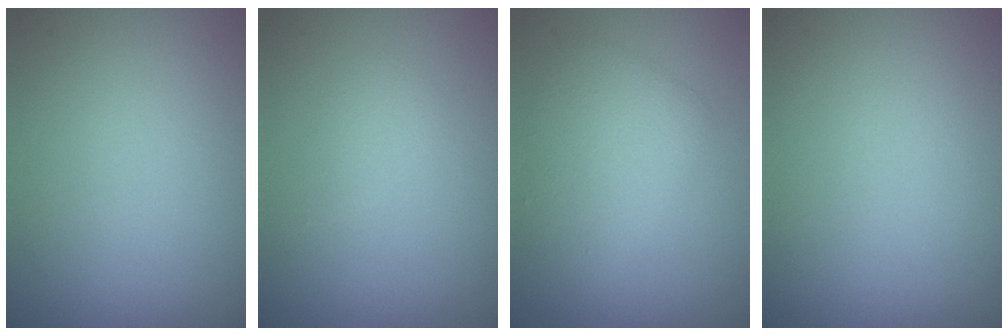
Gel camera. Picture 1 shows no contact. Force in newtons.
{"total": 1.1, "press": 1.1, "slide": 0.1}
{"total": 3.8, "press": 3.8, "slide": 0.1}
{"total": 0.0}